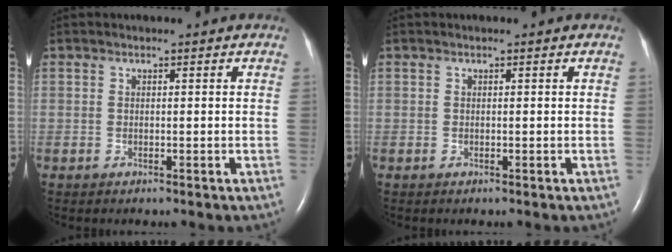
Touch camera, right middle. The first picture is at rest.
{"total": 0.0}